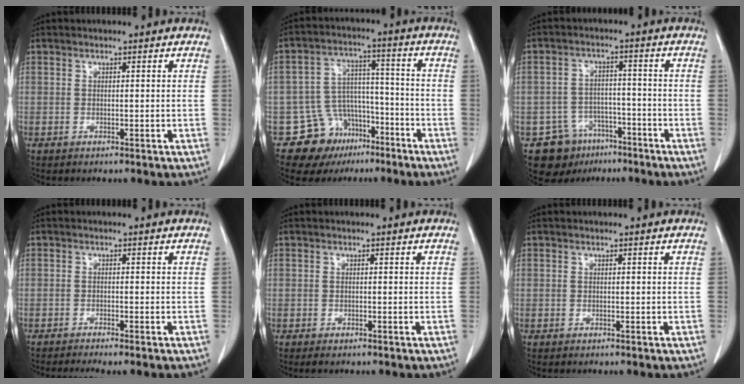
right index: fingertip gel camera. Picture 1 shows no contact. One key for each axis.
{"total": 10.4, "fx": -6.5, "fy": 7.7, "fz": 2.3, "tx": -0.028, "ty": 0.052, "tz": -0.094}
{"total": 9.0, "fx": -5.7, "fy": 6.7, "fz": 1.4, "tx": -0.025, "ty": 0.022, "tz": -0.082}
{"total": 4.3, "fx": -3.7, "fy": 0.0, "fz": 2.2, "tx": -0.025, "ty": -0.007, "tz": -0.054}
{"total": 0.8, "fx": -0.6, "fy": 0.2, "fz": 0.4, "tx": -0.008, "ty": -0.002, "tz": -0.006}
{"total": 0.0}